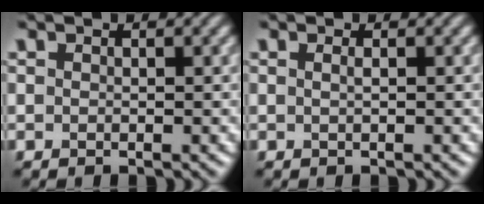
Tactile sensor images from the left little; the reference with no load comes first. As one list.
[{"total": 0.8, "force": [0.2, 0.3, 0.7], "torque": [-0.010, 0.001, -0.002]}]